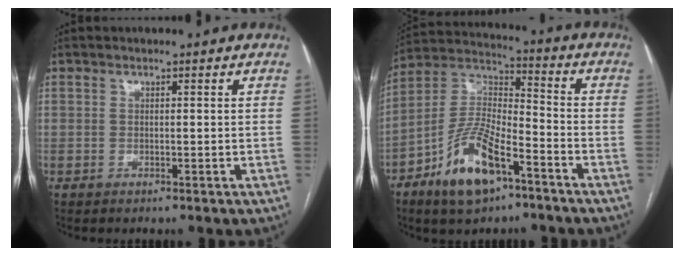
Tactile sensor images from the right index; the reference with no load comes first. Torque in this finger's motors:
{"motor_torque": [1.09, -1.05, 0.72, 0.16]}